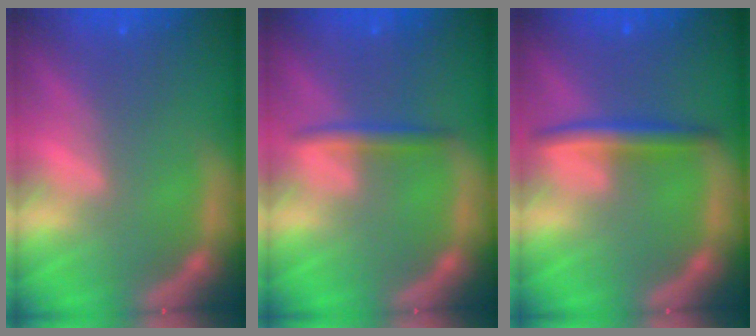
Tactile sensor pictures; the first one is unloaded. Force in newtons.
{"total": 1.9}
{"total": 3.0}